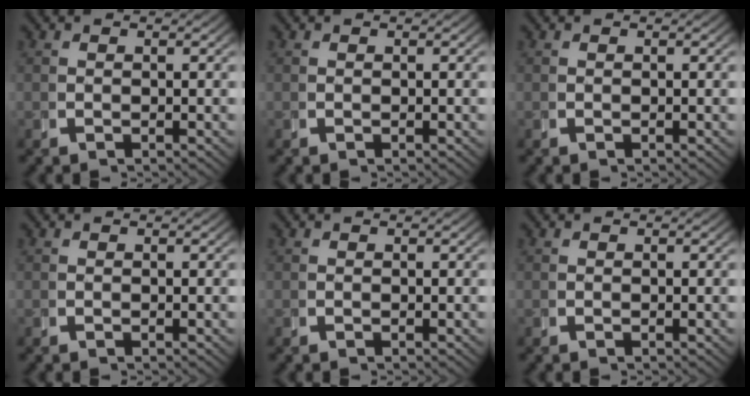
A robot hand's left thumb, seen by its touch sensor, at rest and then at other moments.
{"total": 0.0}
{"total": 0.0}
{"total": 0.0}
{"total": 0.0}
{"total": 0.0}